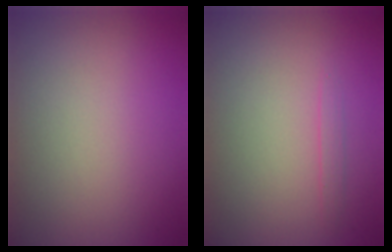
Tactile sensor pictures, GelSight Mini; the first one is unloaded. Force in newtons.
{"total": 0.7, "press": 0.7, "slide": 0.1}